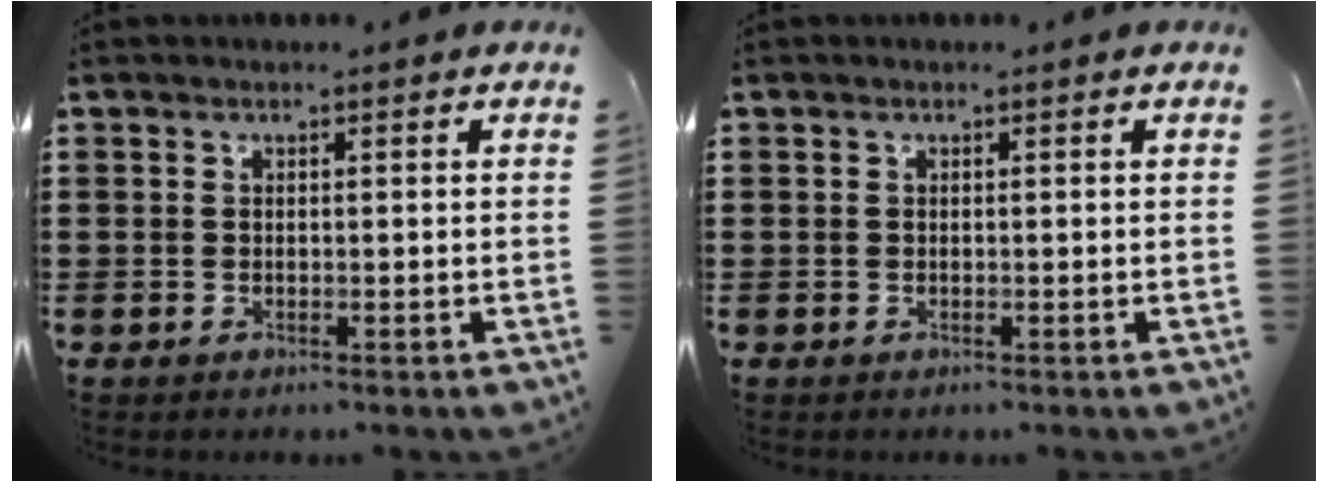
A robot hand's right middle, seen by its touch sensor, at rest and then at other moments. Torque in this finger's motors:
{"motor_torque": [0.25, -0.25, -0.03, 0.02]}